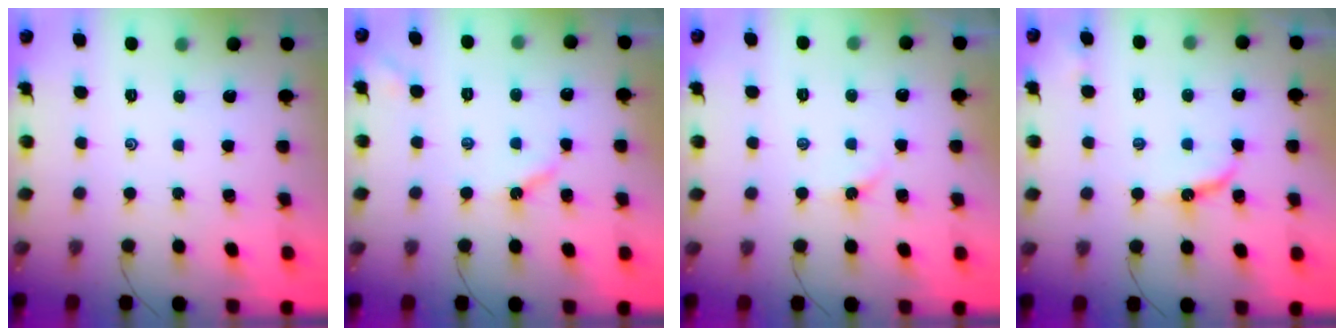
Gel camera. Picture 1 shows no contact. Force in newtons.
{"total": 4.5, "press": 4.5, "slide": 0.6}
{"total": 2.6, "press": 2.6, "slide": 0.3}
{"total": 8.1, "press": 8.1, "slide": 0.6}